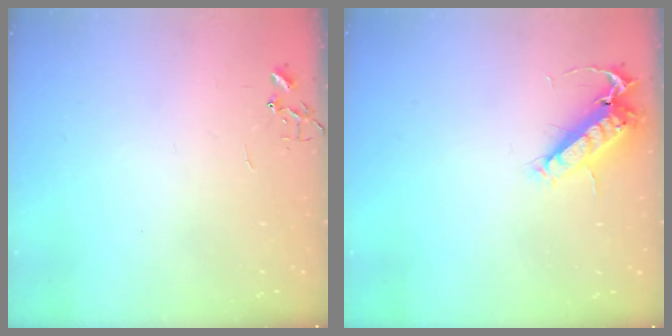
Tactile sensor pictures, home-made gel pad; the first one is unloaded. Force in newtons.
{"total": 13.1, "press": 13.0, "slide": 2.0}